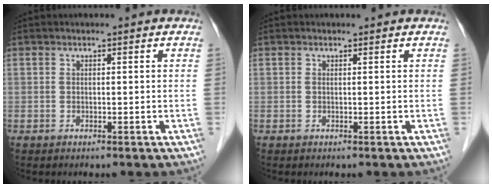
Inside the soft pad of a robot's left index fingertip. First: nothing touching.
{"total": 0.0}